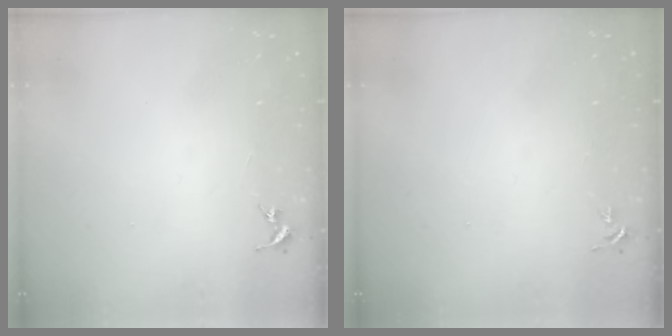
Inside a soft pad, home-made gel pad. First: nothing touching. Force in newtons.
{"total": 3.7, "press": 3.7, "slide": 0.5}